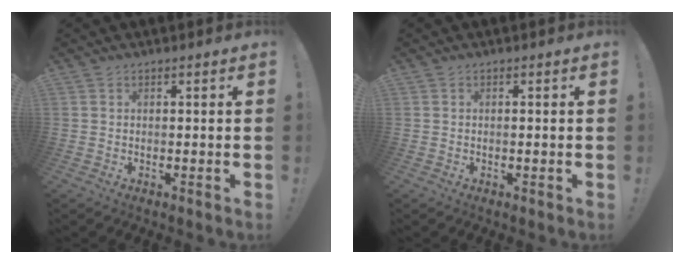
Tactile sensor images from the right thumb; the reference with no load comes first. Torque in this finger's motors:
{"motor_torque": [-0.01, -0.38, 0.04, -0.04, 0.00]}